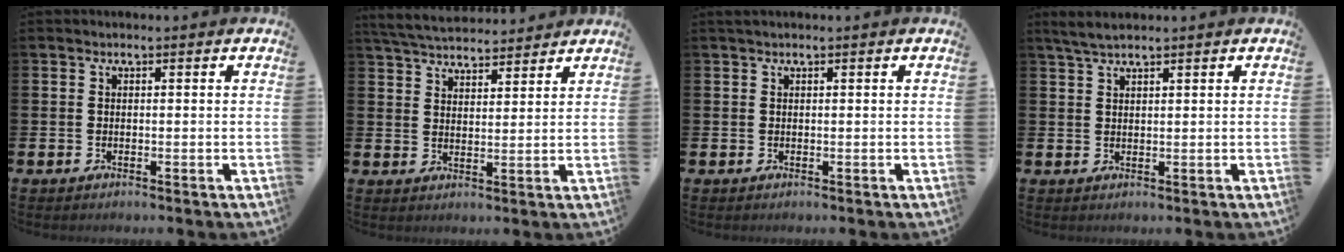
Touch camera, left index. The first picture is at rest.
{"total": 5.3, "force": [5.1, 1.0, 0.7], "torque": [-0.035, -0.023, 0.093]}
{"total": 0.6, "force": [0.4, 0.1, 0.4], "torque": [-0.003, 0.002, 0.006]}
{"total": 2.8, "force": [2.3, 0.5, 1.5], "torque": [-0.037, 0.003, 0.043]}